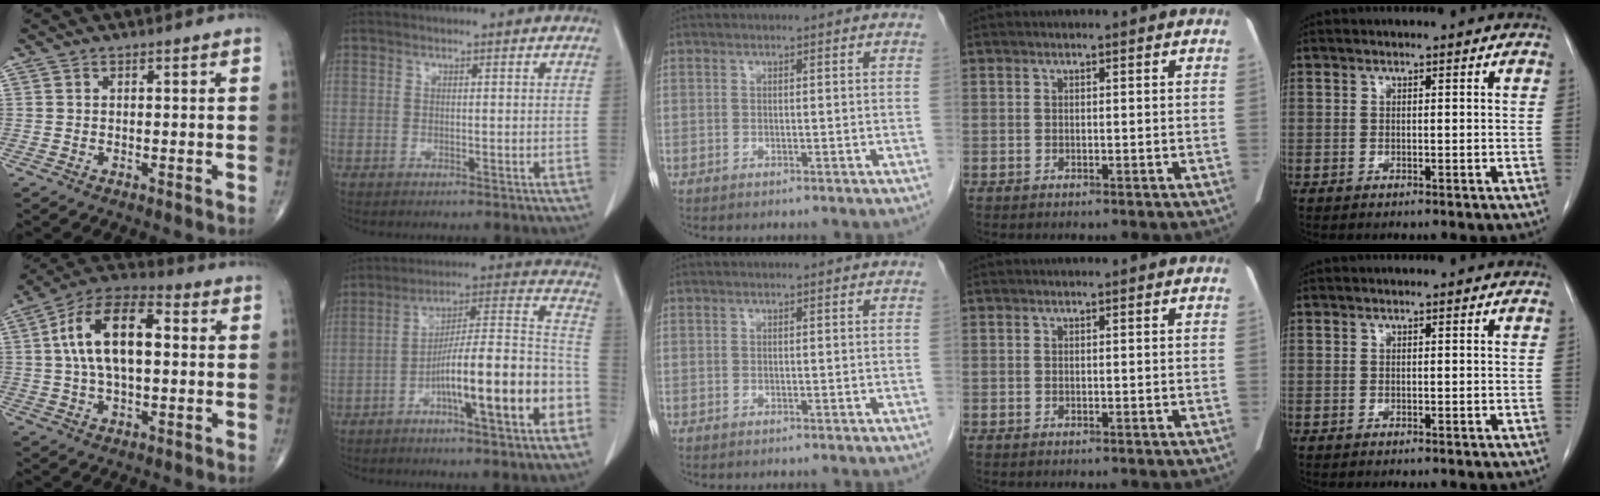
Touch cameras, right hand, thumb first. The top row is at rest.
{"thumb": {"total": 15.7, "force": [2.1, 7.9, 13.4], "torque": [-0.238, 0.031, 0.029]}, "index": {"total": 16.9, "force": [-6.8, 1.7, 15.4], "torque": [-0.233, 0.021, -0.106]}}